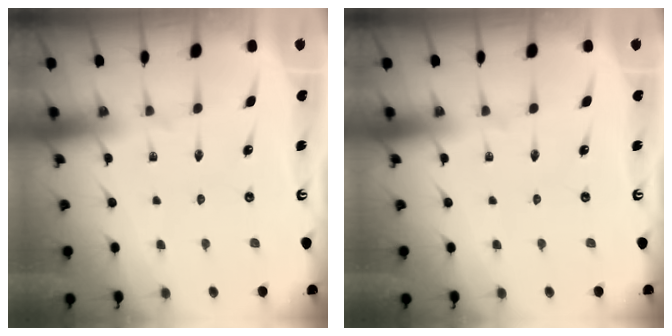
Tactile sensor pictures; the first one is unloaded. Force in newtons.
{"total": 0.0}